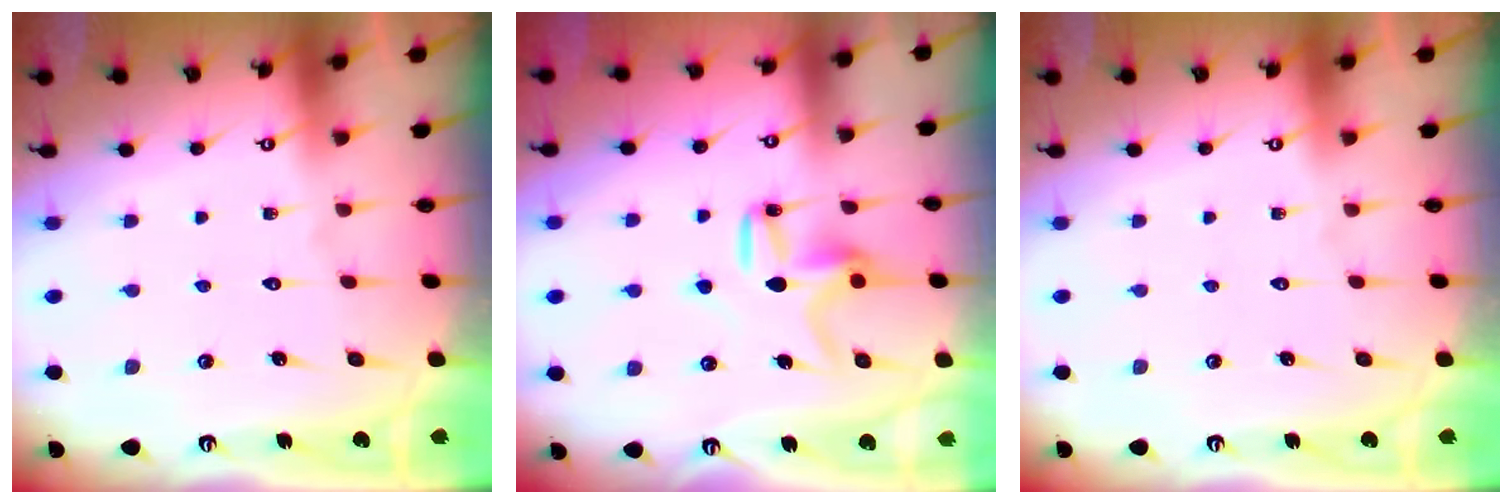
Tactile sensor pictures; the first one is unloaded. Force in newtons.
{"total": 10.1, "press": 10.1, "slide": 0.3}
{"total": 0.0}